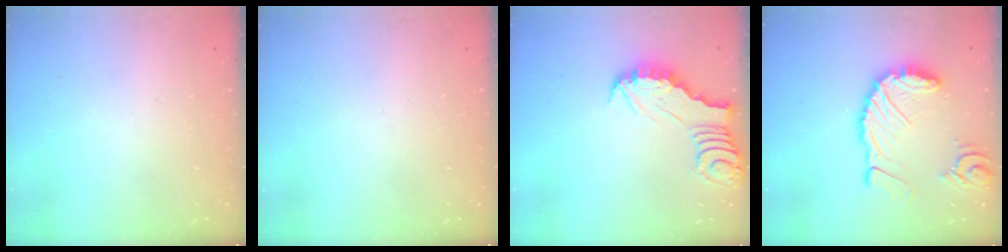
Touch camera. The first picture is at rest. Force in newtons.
{"total": 0.0}
{"total": 2.5, "press": 2.5, "slide": 0.1}
{"total": 15.4, "press": 15.3, "slide": 1.9}